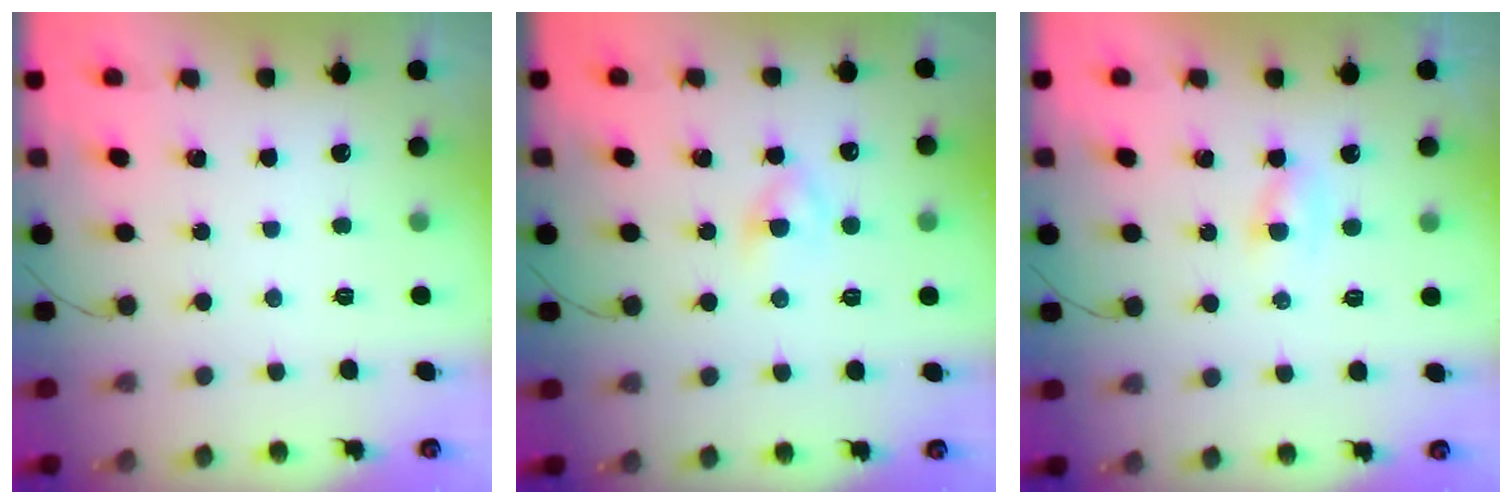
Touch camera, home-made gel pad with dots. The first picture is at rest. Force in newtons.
{"total": 2.8, "press": 2.6, "slide": 1.2}
{"total": 1.6, "press": 1.4, "slide": 0.7}